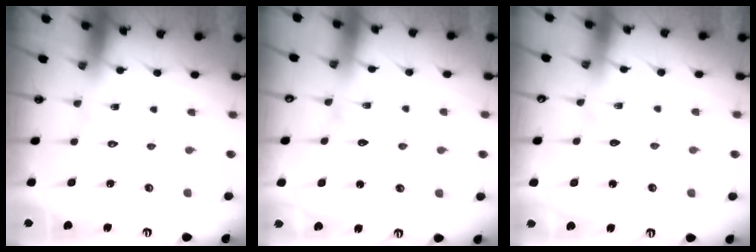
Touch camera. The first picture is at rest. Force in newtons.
{"total": 5.5, "press": 5.5, "slide": 0.6}
{"total": 3.5, "press": 3.5, "slide": 0.4}